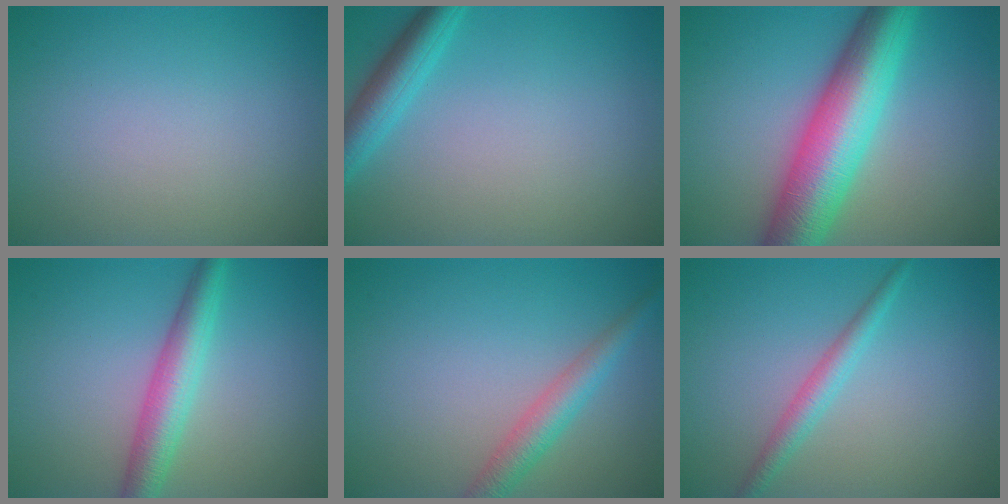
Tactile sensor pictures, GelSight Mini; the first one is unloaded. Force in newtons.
{"total": 3.5, "press": 3.5, "slide": 0.2}
{"total": 10.0, "press": 10.0, "slide": 0.1}
{"total": 4.3, "press": 4.3, "slide": 0.1}
{"total": 3.1, "press": 3.1, "slide": 0.1}
{"total": 2.1, "press": 2.1, "slide": 0.1}